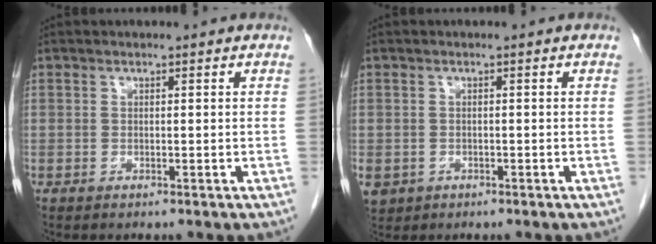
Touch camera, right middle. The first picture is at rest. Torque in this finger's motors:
{"motor_torque": [0.65, -0.31, 0.43, 0.10]}